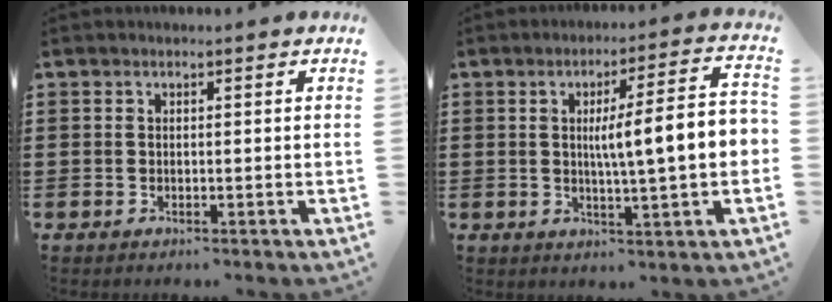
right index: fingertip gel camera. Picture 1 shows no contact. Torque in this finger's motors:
{"motor_torque": [1.68, -0.46, 1.06, 0.21]}